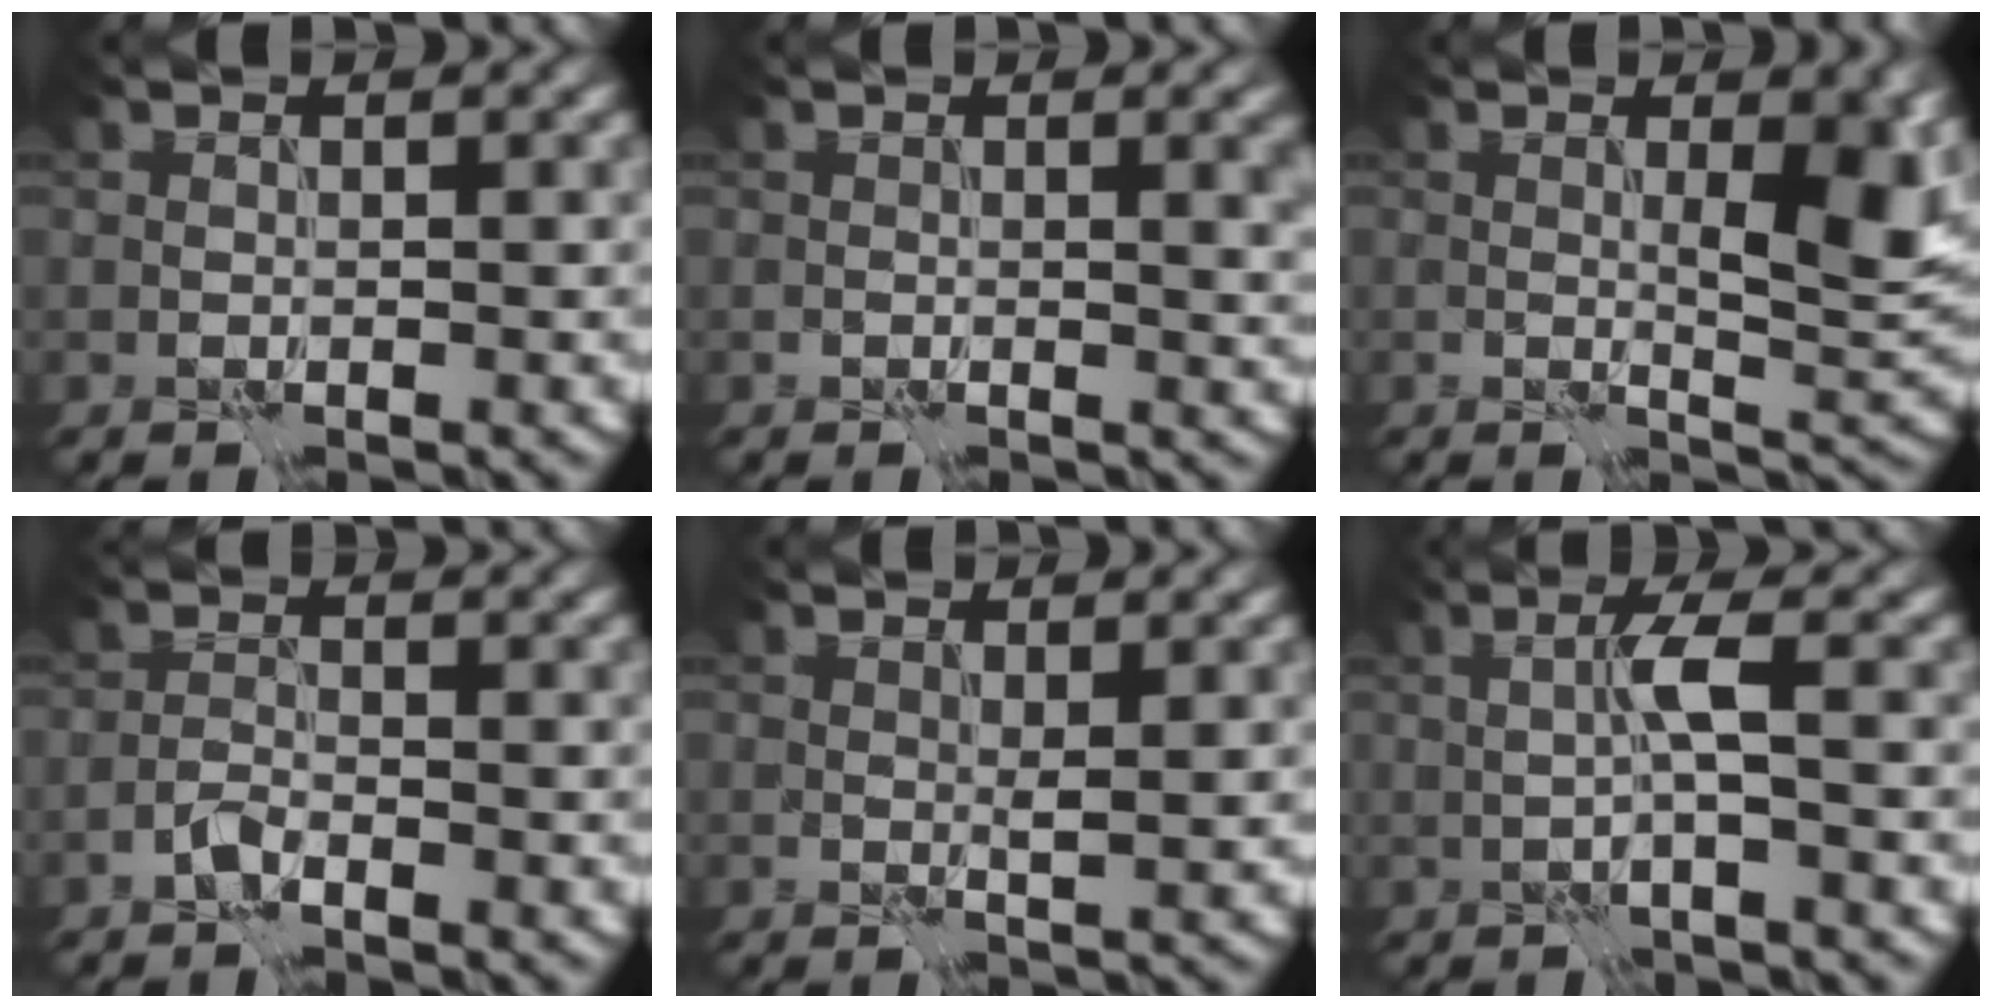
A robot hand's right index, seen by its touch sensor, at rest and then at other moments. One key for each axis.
{"total": 2.6, "fx": 0.2, "fy": 0.9, "fz": 2.4, "tx": -0.033, "ty": -0.005, "tz": -0.001}
{"total": 5.3, "fx": 0.6, "fy": 1.5, "fz": 5.0, "tx": -0.076, "ty": -0.008, "tz": 0.015}
{"total": 1.3, "fx": -1.1, "fy": 0.0, "fz": 0.6, "tx": -0.016, "ty": 0.004, "tz": -0.026}
{"total": 1.2, "fx": 0.2, "fy": 0.2, "fz": 1.2, "tx": -0.022, "ty": -0.004, "tz": 0.005}
{"total": 2.0, "fx": 0.1, "fy": -0.6, "fz": 1.9, "tx": -0.041, "ty": 0.007, "tz": 0.003}